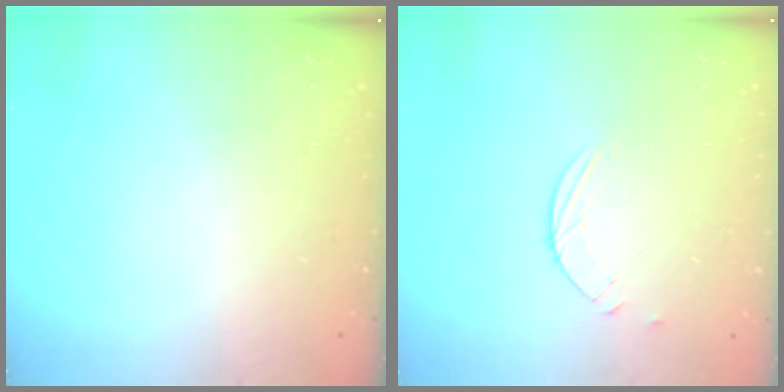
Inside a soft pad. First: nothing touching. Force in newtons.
{"total": 2.5, "press": 2.4, "slide": 0.3}